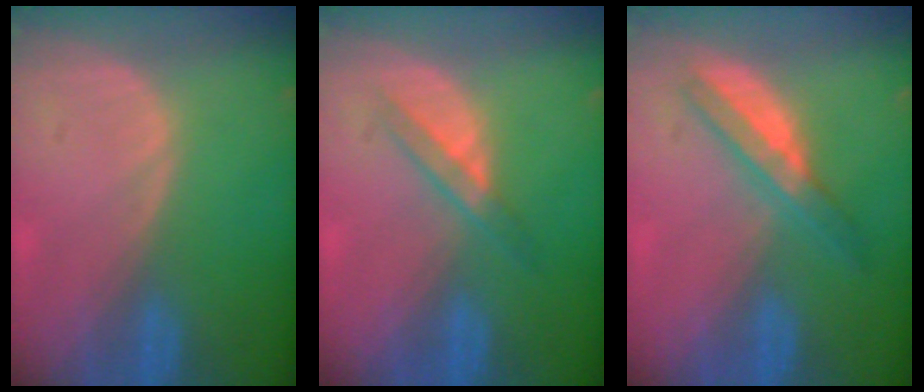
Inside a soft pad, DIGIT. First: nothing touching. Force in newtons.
{"total": 3.1, "press": 3.1, "slide": 0.3}
{"total": 4.9, "press": 4.8, "slide": 0.7}